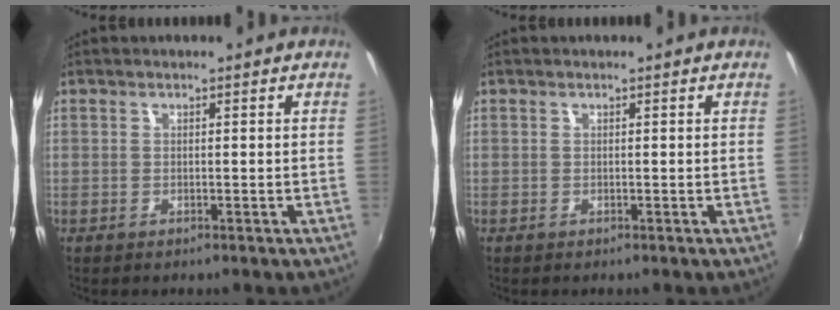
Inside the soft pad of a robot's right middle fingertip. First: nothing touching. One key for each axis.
{"total": 0.0}